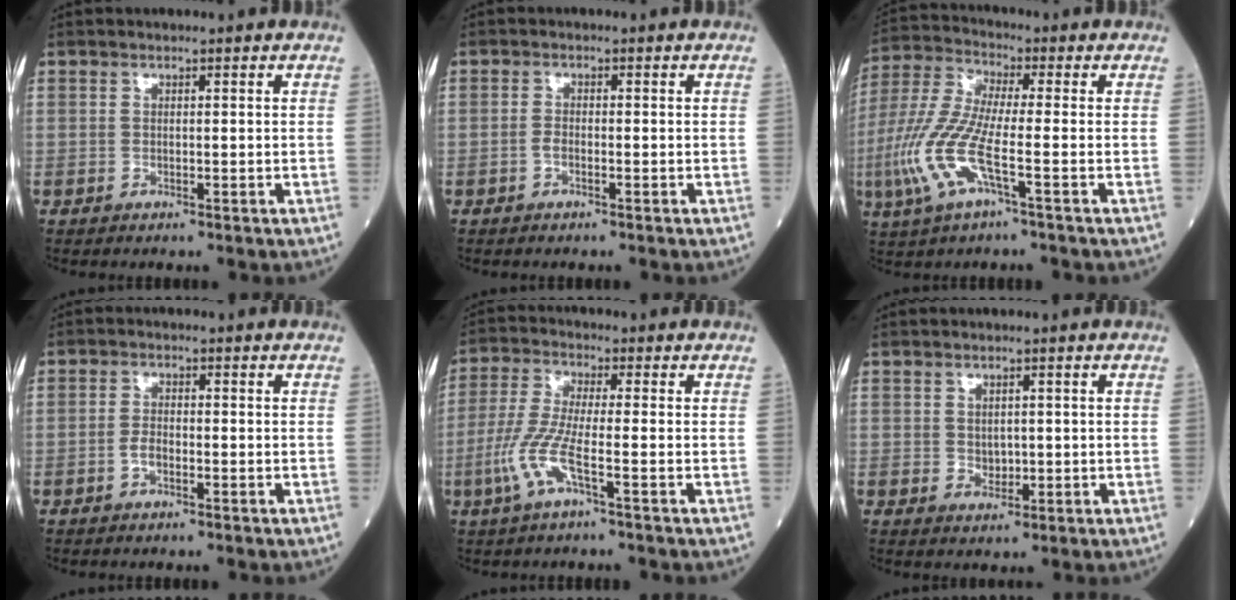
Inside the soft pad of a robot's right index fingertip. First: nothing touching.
{"total": 1.2, "force": [-0.4, 0.5, 1.0], "torque": [-0.018, 0.002, -0.006]}
{"total": 10.9, "force": [-3.3, 1.5, 10.3], "torque": [-0.238, -0.004, -0.072]}
{"total": 2.0, "force": [-0.7, 0.9, 1.6], "torque": [-0.029, 0.004, -0.011]}
{"total": 6.8, "force": [-2.5, 0.2, 6.3], "torque": [-0.143, -0.004, -0.058]}
{"total": 2.0, "force": [0.2, 1.6, 1.2], "torque": [-0.017, -0.002, 0.007]}